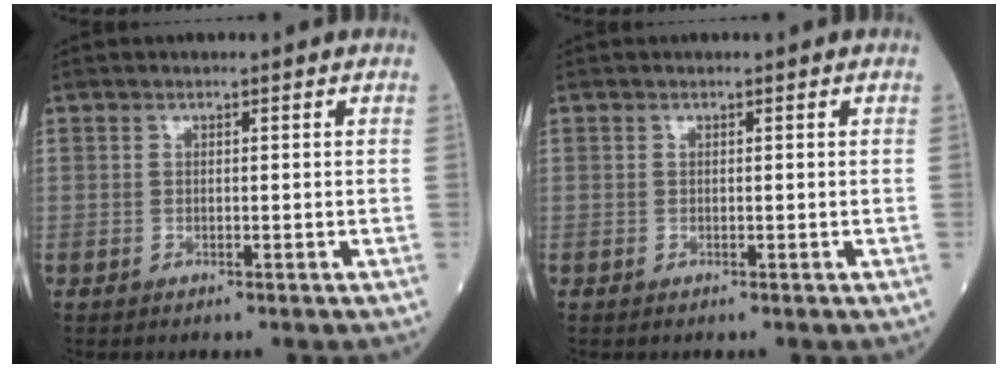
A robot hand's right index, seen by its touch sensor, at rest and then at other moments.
{"total": 0.0}